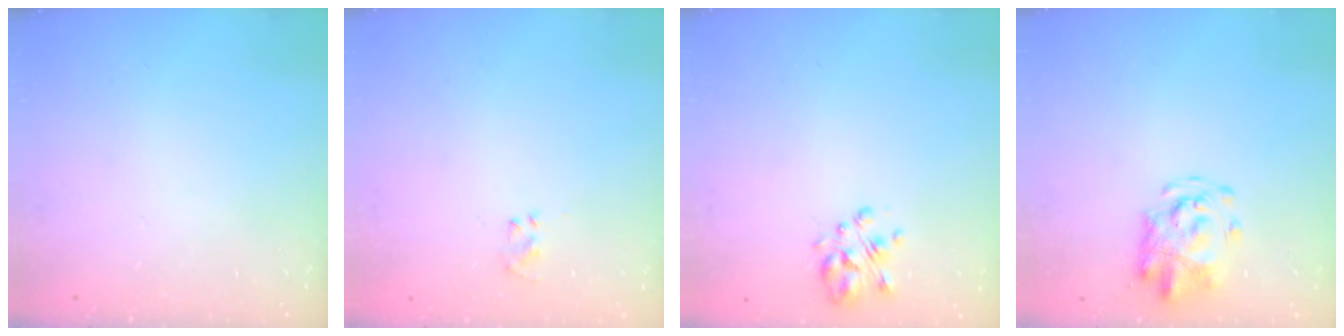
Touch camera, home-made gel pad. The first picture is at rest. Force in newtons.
{"total": 2.3, "press": 2.1, "slide": 0.9}
{"total": 3.8, "press": 3.7, "slide": 0.9}
{"total": 5.1, "press": 5.1, "slide": 0.6}